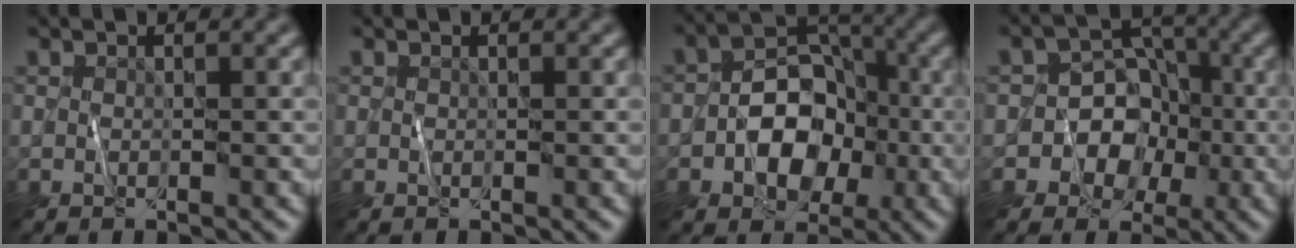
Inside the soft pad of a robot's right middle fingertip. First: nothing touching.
{"total": 0.0}
{"total": 5.7, "force": [-1.4, 4.2, 3.6], "torque": [-0.044, 0.005, -0.024]}
{"total": 6.5, "force": [-2.2, 6.0, 1.5], "torque": [0.006, 0.019, -0.059]}